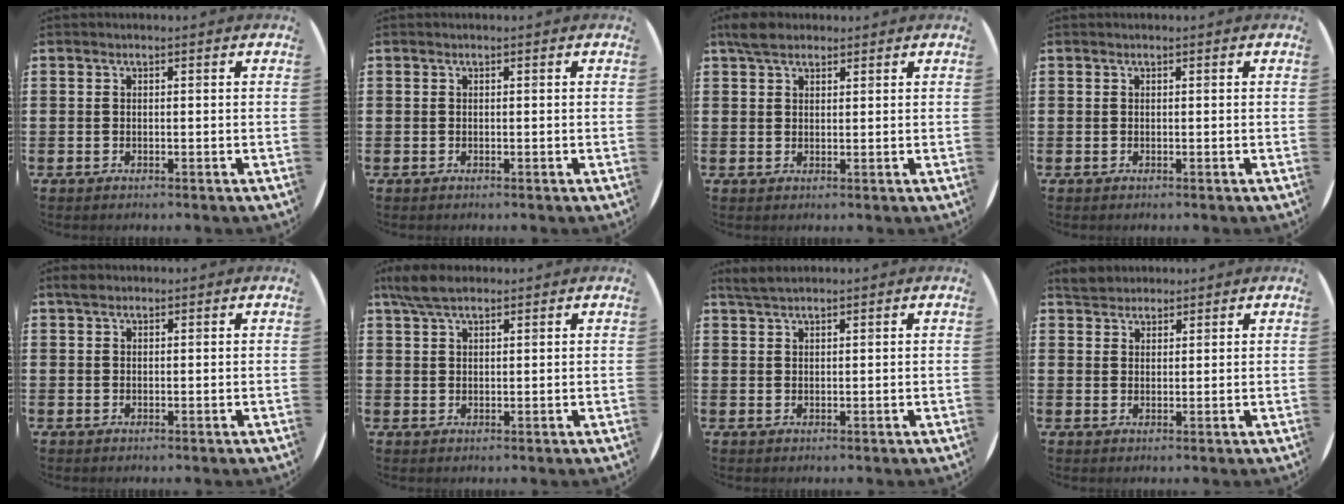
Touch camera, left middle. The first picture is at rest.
{"total": 0.0}
{"total": 3.2, "force": [2.6, 1.3, 1.2], "torque": [-0.022, 0.004, 0.048]}
{"total": 0.0}
{"total": 0.9, "force": [0.8, 0.5, 0.2], "torque": [0.002, 0.002, 0.012]}
{"total": 4.5, "force": [3.5, 1.4, 2.5], "torque": [-0.055, 0.005, 0.064]}
{"total": 2.1, "force": [2.0, 0.3, 0.8], "torque": [-0.018, 0.005, 0.037]}
{"total": 2.9, "force": [2.8, 1.0, 0.0], "torque": [0.001, 0.000, 0.053]}